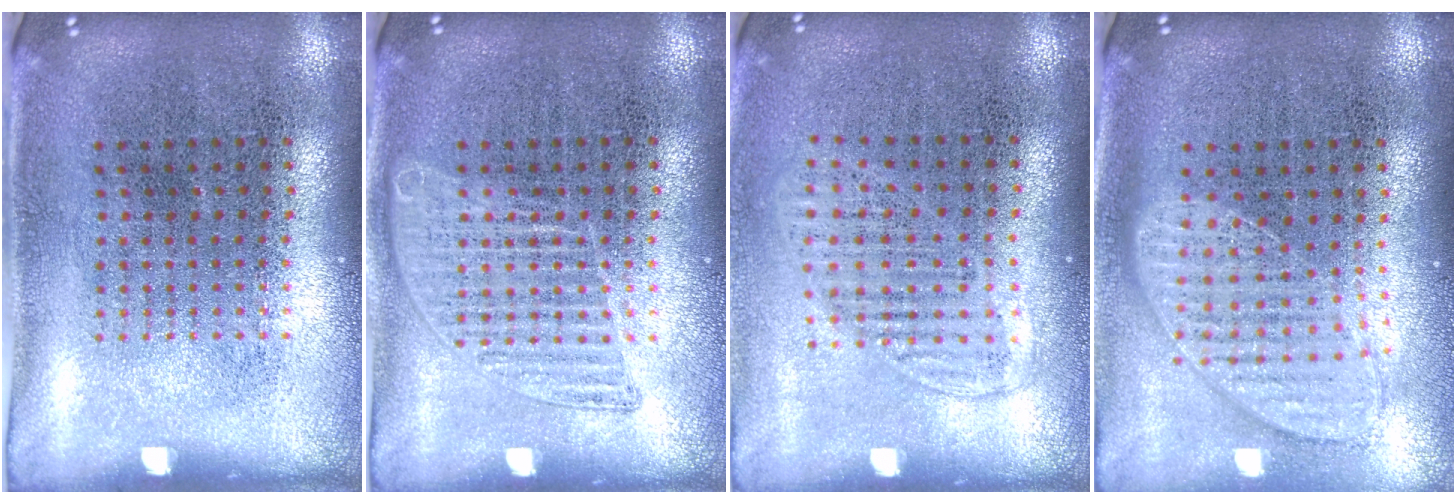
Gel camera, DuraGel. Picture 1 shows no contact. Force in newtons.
{"total": 1.6, "press": 1.6, "slide": 0.2}
{"total": 1.3, "press": 1.1, "slide": 0.7}
{"total": 1.1, "press": 1.1, "slide": 0.2}